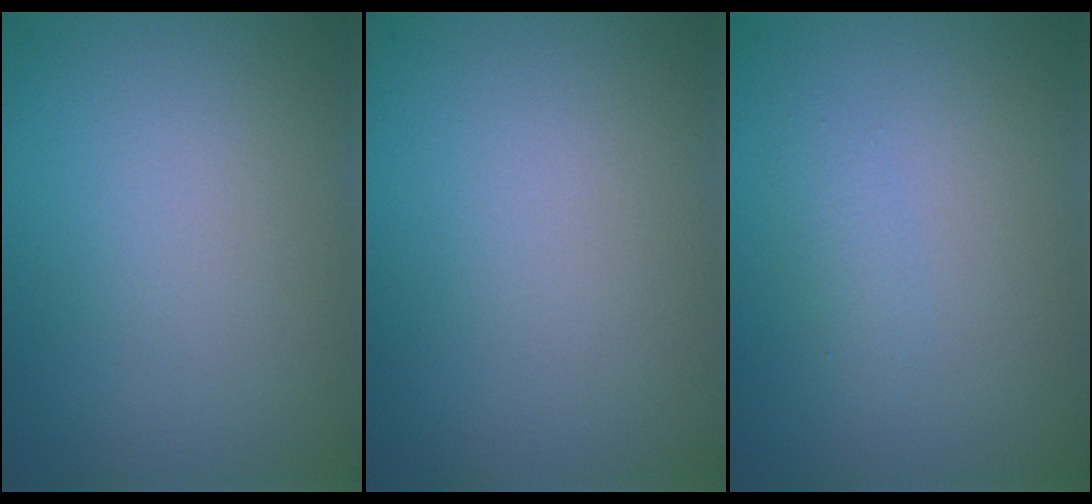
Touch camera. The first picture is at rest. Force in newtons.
{"total": 0.0}
{"total": 1.1, "press": 1.1, "slide": 0.1}